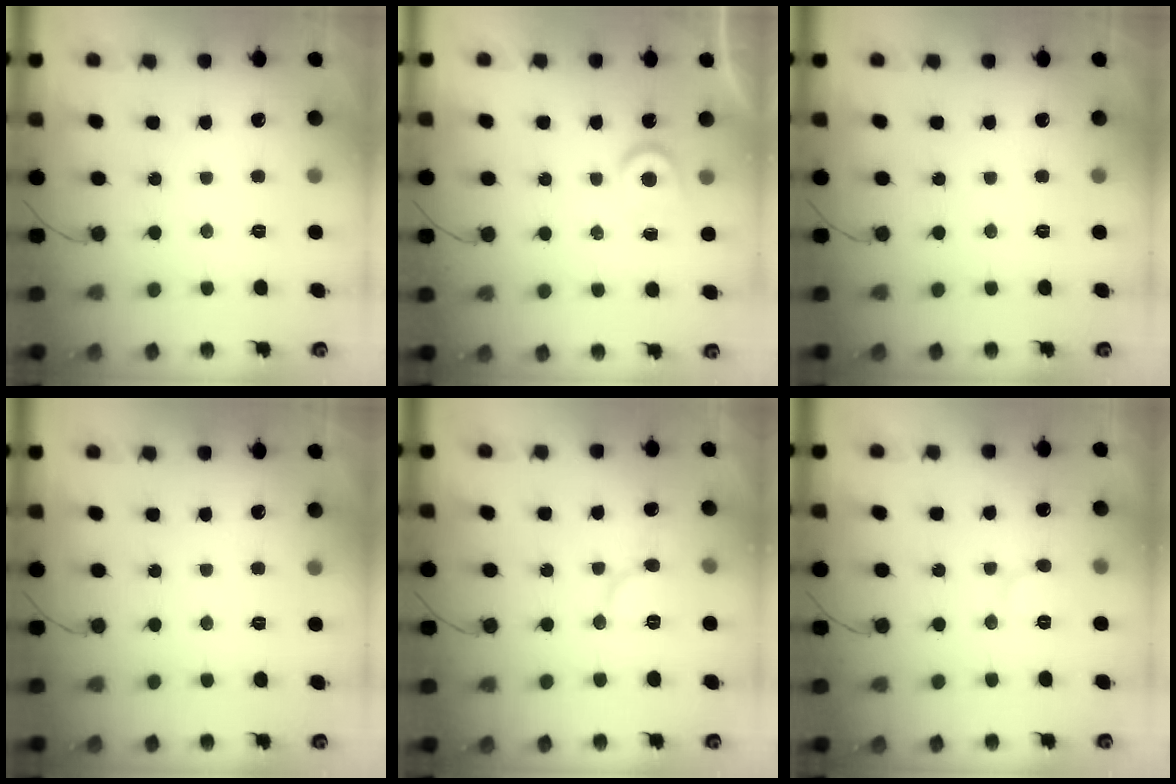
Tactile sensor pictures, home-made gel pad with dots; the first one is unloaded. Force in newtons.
{"total": 3.7, "press": 3.7, "slide": 0.5}
{"total": 0.0}
{"total": 0.0}
{"total": 8.8, "press": 8.7, "slide": 0.7}
{"total": 6.1, "press": 6.1, "slide": 0.4}